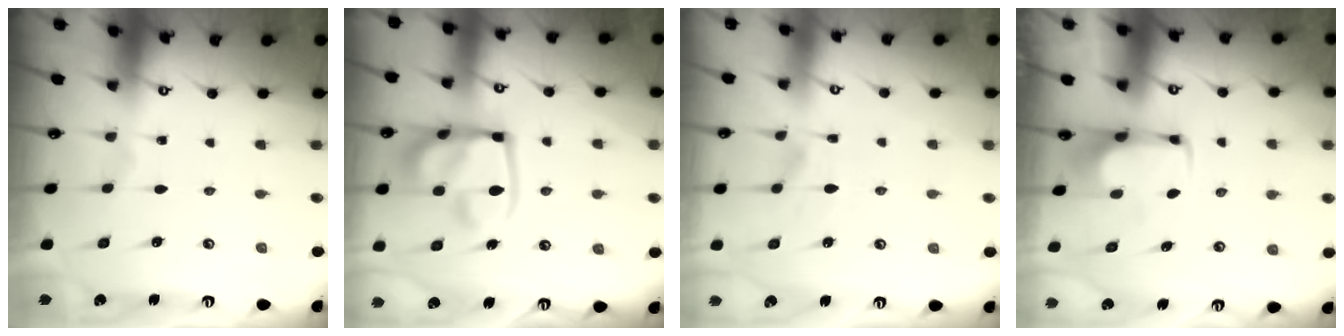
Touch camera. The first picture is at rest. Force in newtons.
{"total": 16.2, "press": 16.1, "slide": 1.8}
{"total": 2.5, "press": 2.2, "slide": 1.2}
{"total": 2.1, "press": 2.1, "slide": 0.4}